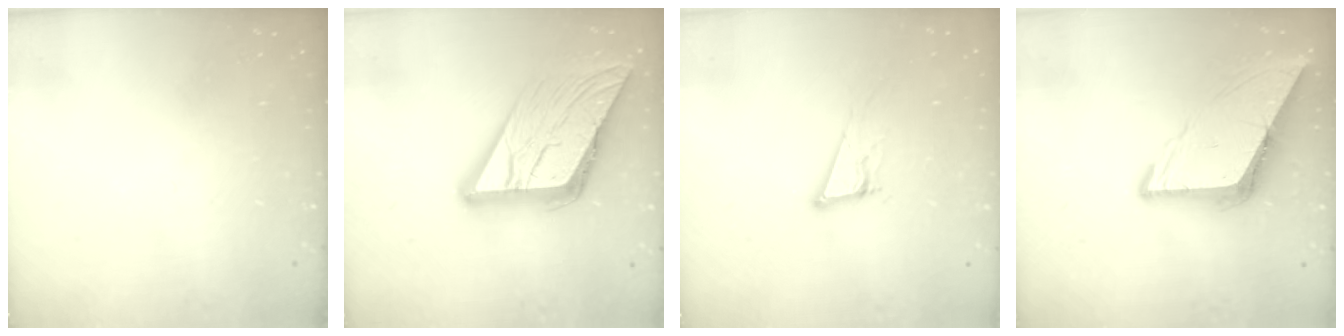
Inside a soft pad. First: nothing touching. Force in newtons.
{"total": 17.1, "press": 17.1, "slide": 1.8}
{"total": 11.3, "press": 10.9, "slide": 3.3}
{"total": 9.1, "press": 9.0, "slide": 1.1}